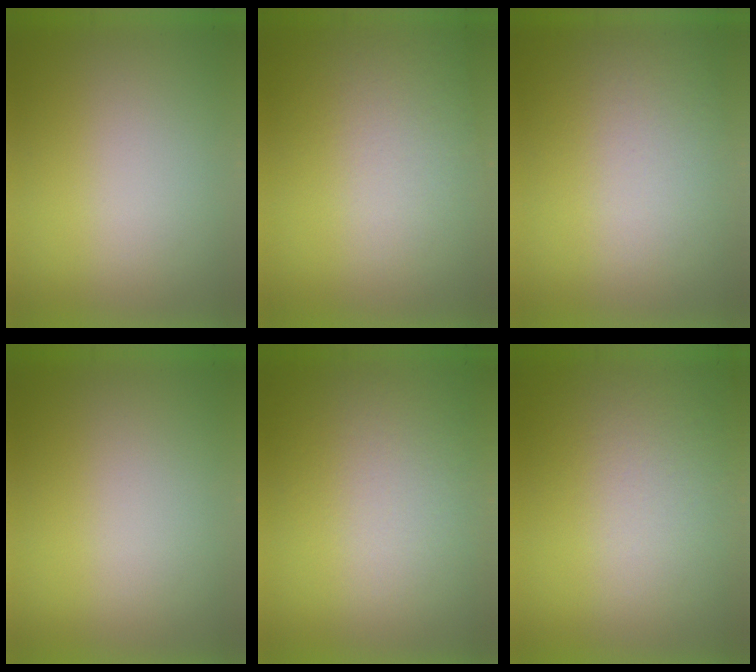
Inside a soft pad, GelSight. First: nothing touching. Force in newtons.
{"total": 2.6}
{"total": 1.4}
{"total": 0.0}
{"total": 2.6}
{"total": 2.7}